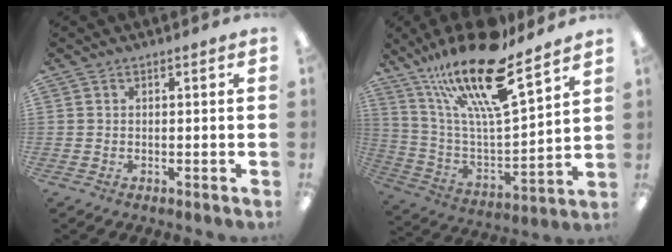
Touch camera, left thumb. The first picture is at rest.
{"total": 23.3, "force": [16.7, 6.4, 15.0], "torque": [-0.273, -0.101, 0.279]}